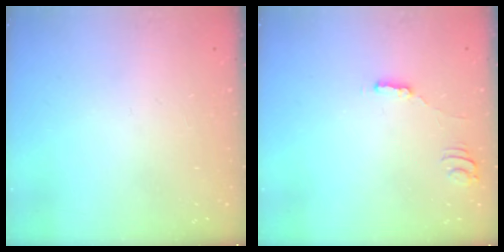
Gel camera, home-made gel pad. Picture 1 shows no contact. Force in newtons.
{"total": 0.9, "press": 0.9, "slide": 0.3}